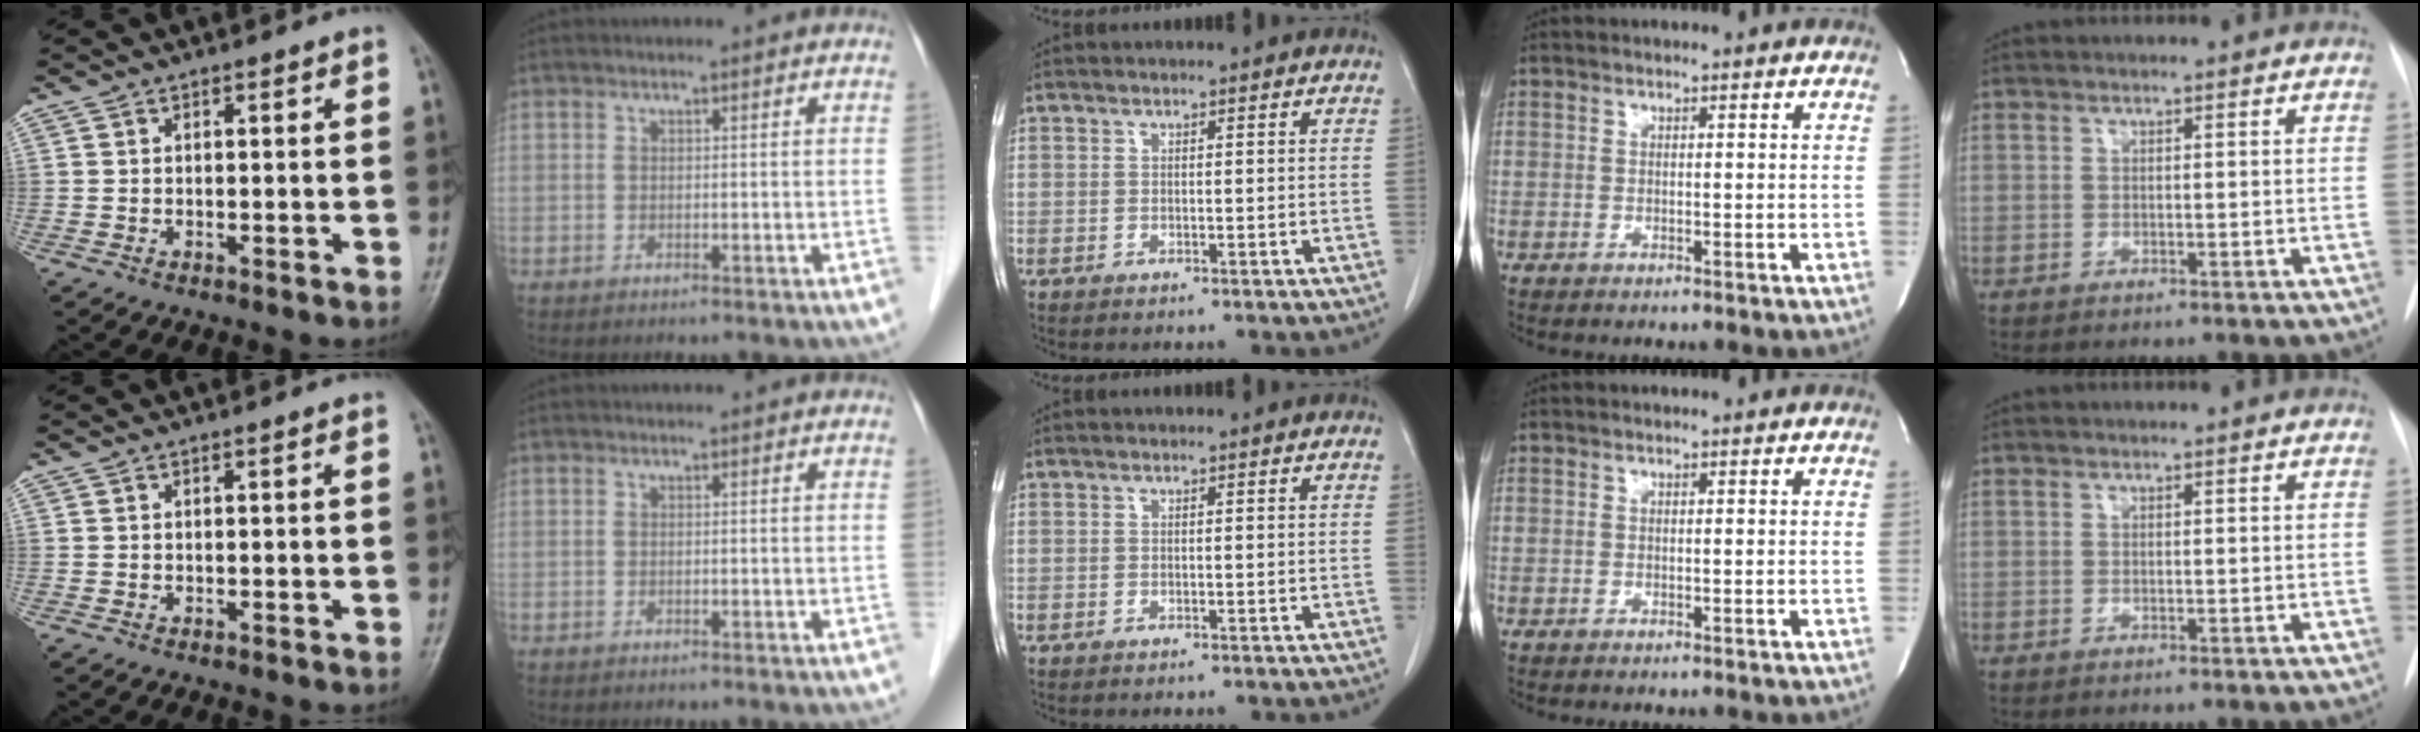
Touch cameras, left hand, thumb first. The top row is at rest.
{}